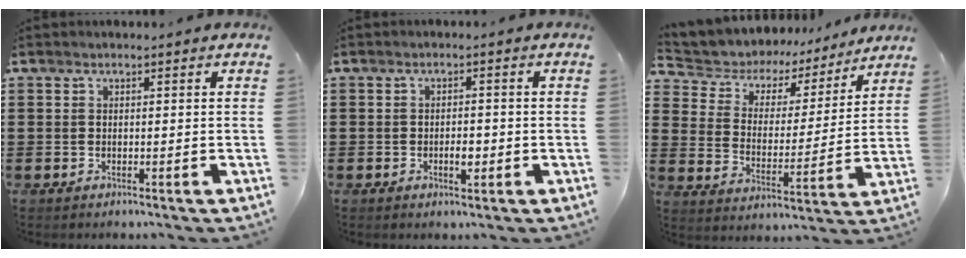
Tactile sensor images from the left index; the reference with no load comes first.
{"total": 2.5, "force": [-0.6, 1.2, 2.1], "torque": [-0.042, 0.002, -0.011]}
{"total": 5.4, "force": [4.7, 2.6, 0.4], "torque": [-0.045, -0.035, 0.077]}